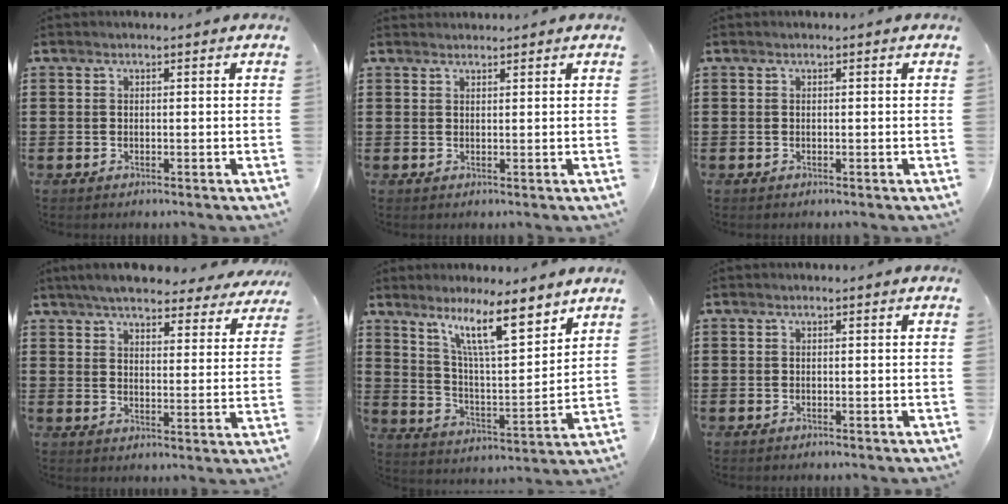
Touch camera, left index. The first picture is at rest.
{"total": 1.2, "force": [1.2, 0.1, 0.0], "torque": [-0.003, -0.001, 0.023]}
{"total": 0.0}
{"total": 5.9, "force": [5.5, 0.5, 2.0], "torque": [-0.061, -0.025, 0.098]}
{"total": 11.6, "force": [8.2, 2.1, 7.9], "torque": [-0.152, -0.037, 0.138]}
{"total": 0.0}